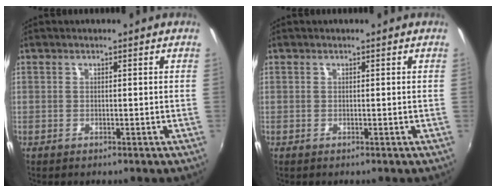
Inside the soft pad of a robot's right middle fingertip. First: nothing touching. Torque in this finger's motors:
{"motor_torque": [-0.05, -0.07, -0.05, 0.00]}